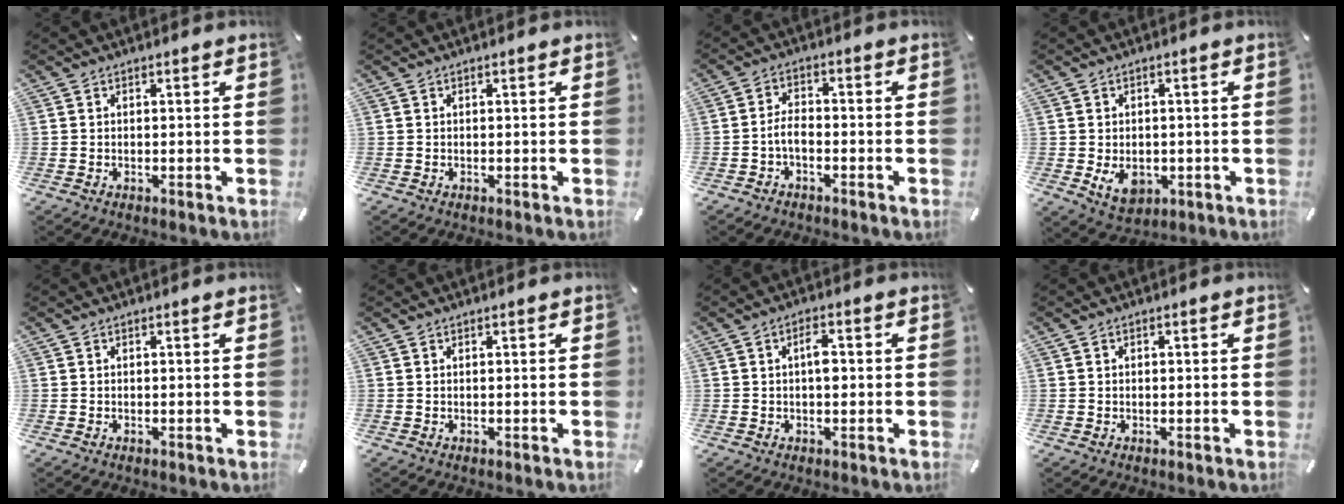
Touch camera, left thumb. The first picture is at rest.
{"total": 0.0}
{"total": 4.1, "force": [-1.9, 2.2, 2.9], "torque": [-0.063, 0.010, -0.039]}
{"total": 6.5, "force": [-1.4, 5.0, 4.0], "torque": [-0.058, -0.002, -0.025]}
{"total": 0.0}
{"total": 0.0}
{"total": 3.5, "force": [0.1, 1.8, 3.0], "torque": [-0.044, 0.002, -0.003]}
{"total": 0.6, "force": [-0.1, 0.5, 0.3], "torque": [-0.005, 0.002, -0.002]}